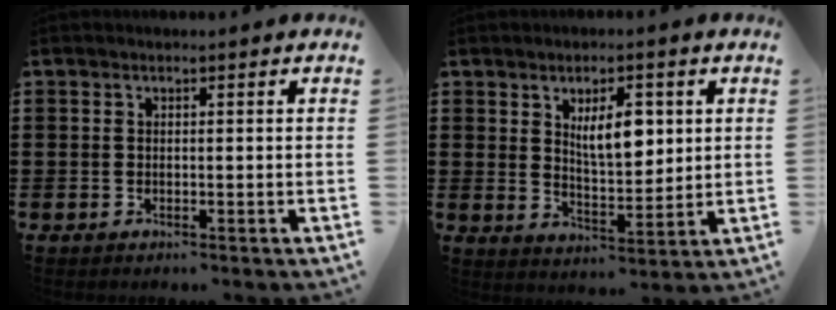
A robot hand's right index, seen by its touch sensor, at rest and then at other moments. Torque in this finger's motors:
{"motor_torque": [0.27, -0.16, 0.35, 0.10]}